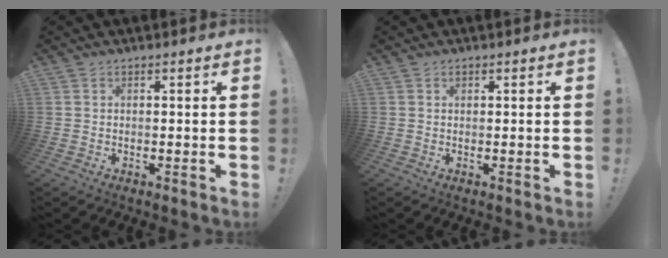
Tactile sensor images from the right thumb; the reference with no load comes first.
{"total": 0.5, "force": [0.4, 0.3, -0.1], "torque": [0.008, -0.001, 0.007]}